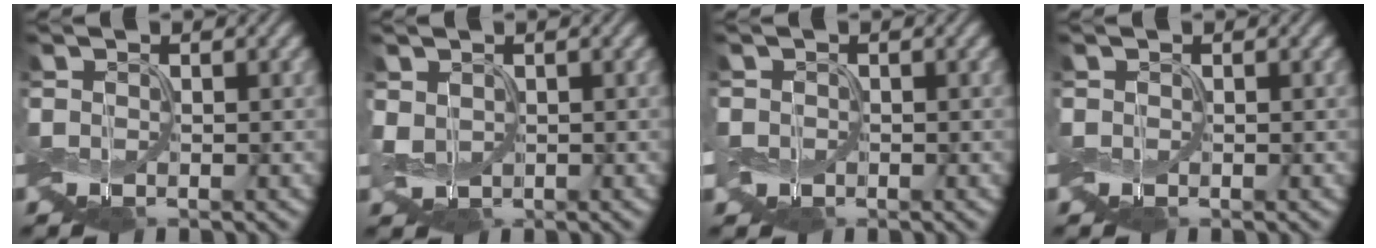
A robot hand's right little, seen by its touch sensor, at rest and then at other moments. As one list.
[{"total": 2.1, "force": [-0.1, 1.6, 1.3], "torque": [-0.037, 0.003, -0.003]}, {"total": 1.0, "force": [-0.3, 0.9, 0.2], "torque": [-0.010, 0.002, -0.006]}, {"total": 0.0}]